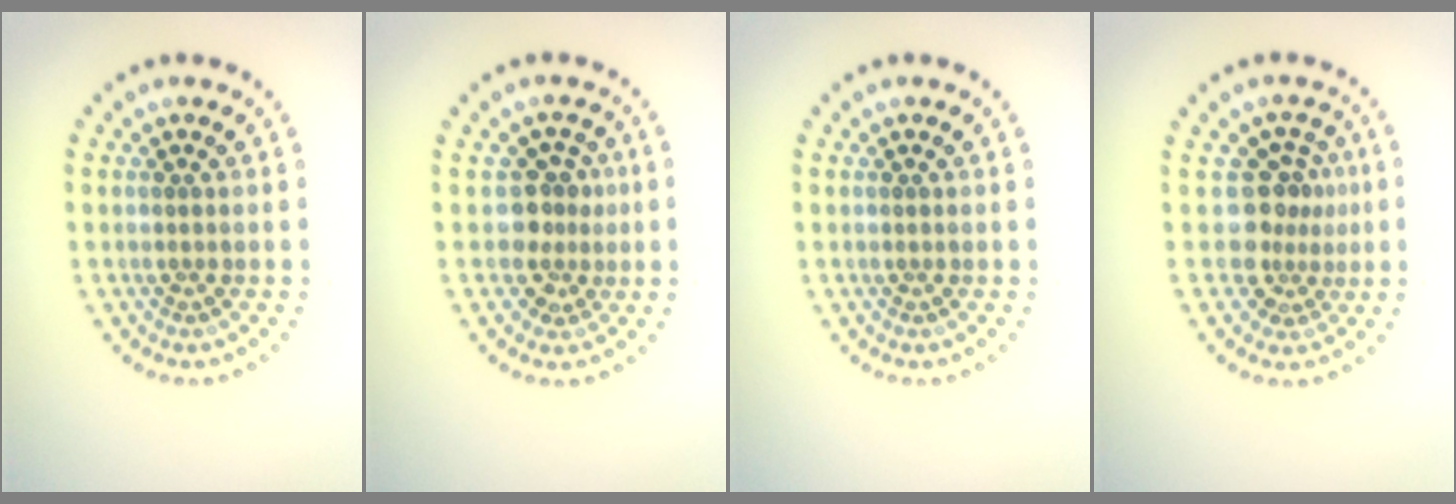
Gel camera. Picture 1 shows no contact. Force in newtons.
{"total": 2.8, "press": 2.1, "slide": 1.9}
{"total": 0.0}
{"total": 3.4, "press": 2.4, "slide": 2.5}